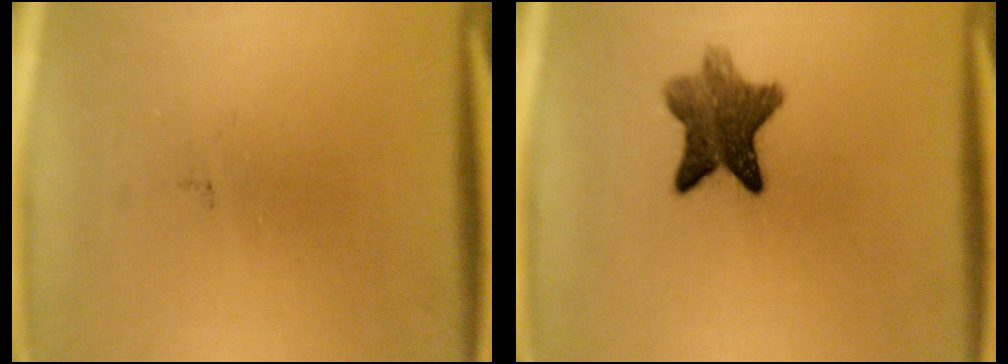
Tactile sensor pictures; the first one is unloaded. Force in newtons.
{"total": 8.1}